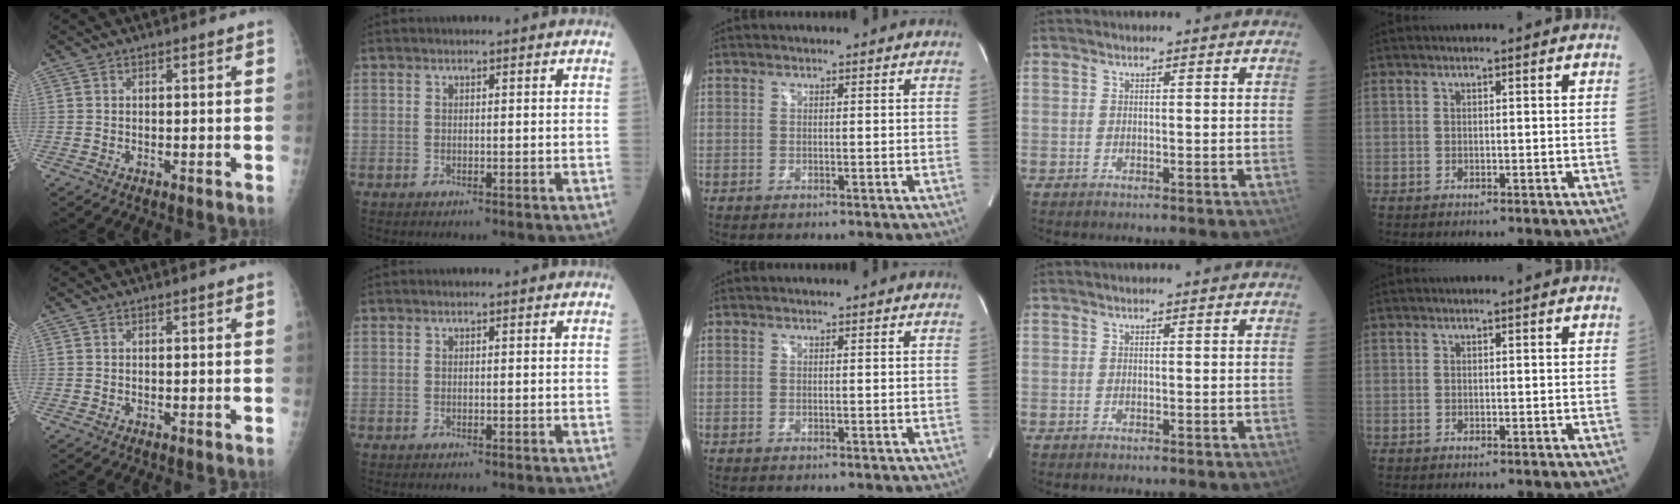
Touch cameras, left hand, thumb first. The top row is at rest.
{}